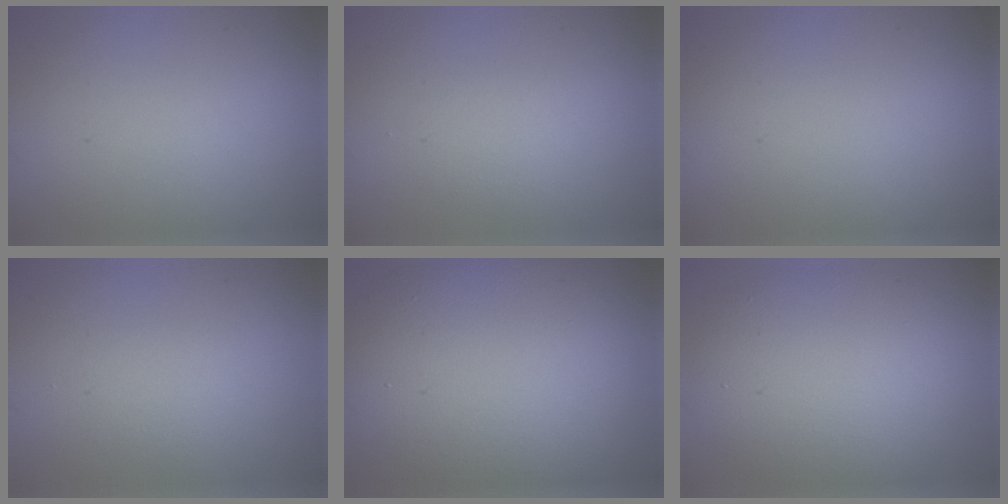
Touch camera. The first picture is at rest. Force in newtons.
{"total": 1.4, "press": 1.4, "slide": 0.0}
{"total": 0.0}
{"total": 1.2, "press": 1.2, "slide": 0.1}
{"total": 13.0, "press": 13.0, "slide": 0.9}
{"total": 8.4, "press": 8.4, "slide": 0.4}